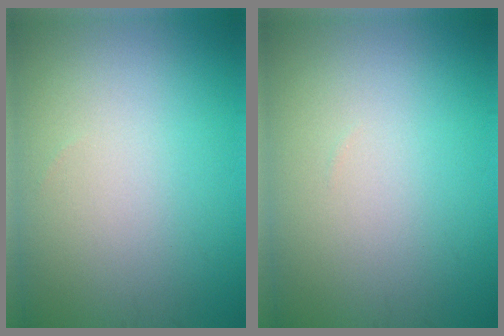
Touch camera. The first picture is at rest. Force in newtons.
{"total": 0.0}